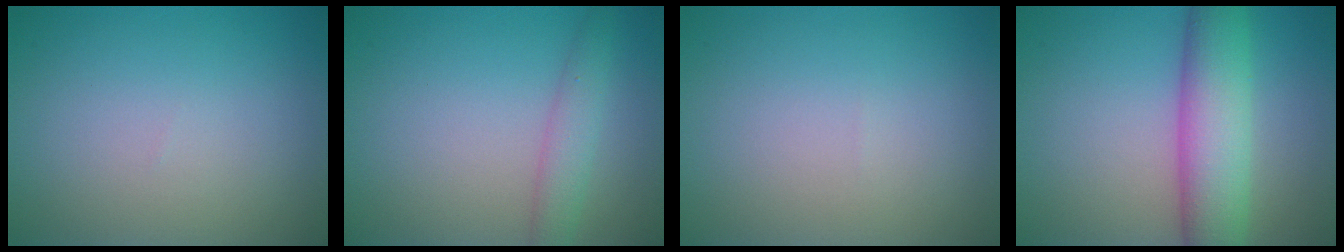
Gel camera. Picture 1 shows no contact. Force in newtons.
{"total": 2.4, "press": 2.4, "slide": 0.1}
{"total": 0.0}
{"total": 7.2, "press": 7.2, "slide": 0.3}